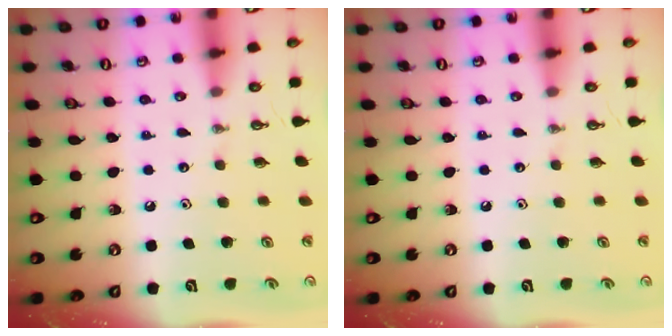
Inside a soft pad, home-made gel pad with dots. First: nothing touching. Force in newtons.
{"total": 0.0}